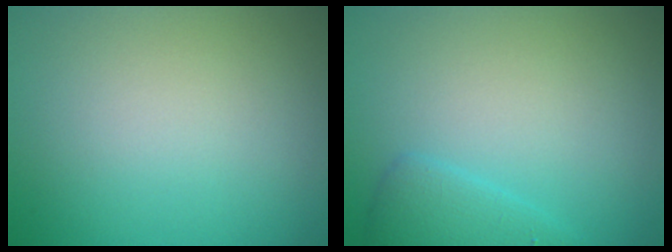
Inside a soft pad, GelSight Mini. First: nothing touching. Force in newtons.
{"total": 2.2, "press": 2.2, "slide": 0.2}